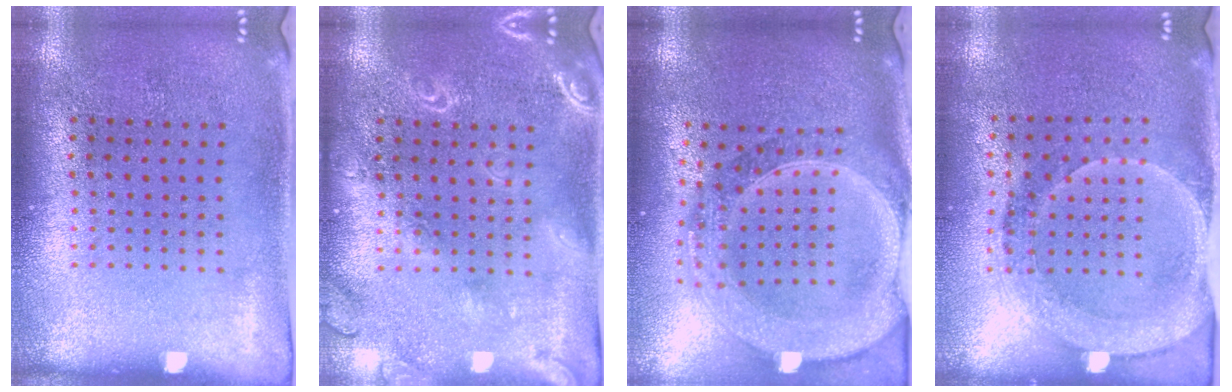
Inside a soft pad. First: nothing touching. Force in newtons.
{"total": 1.8, "press": 1.8, "slide": 0.5}
{"total": 3.1, "press": 2.6, "slide": 1.7}
{"total": 1.9, "press": 1.6, "slide": 1.0}